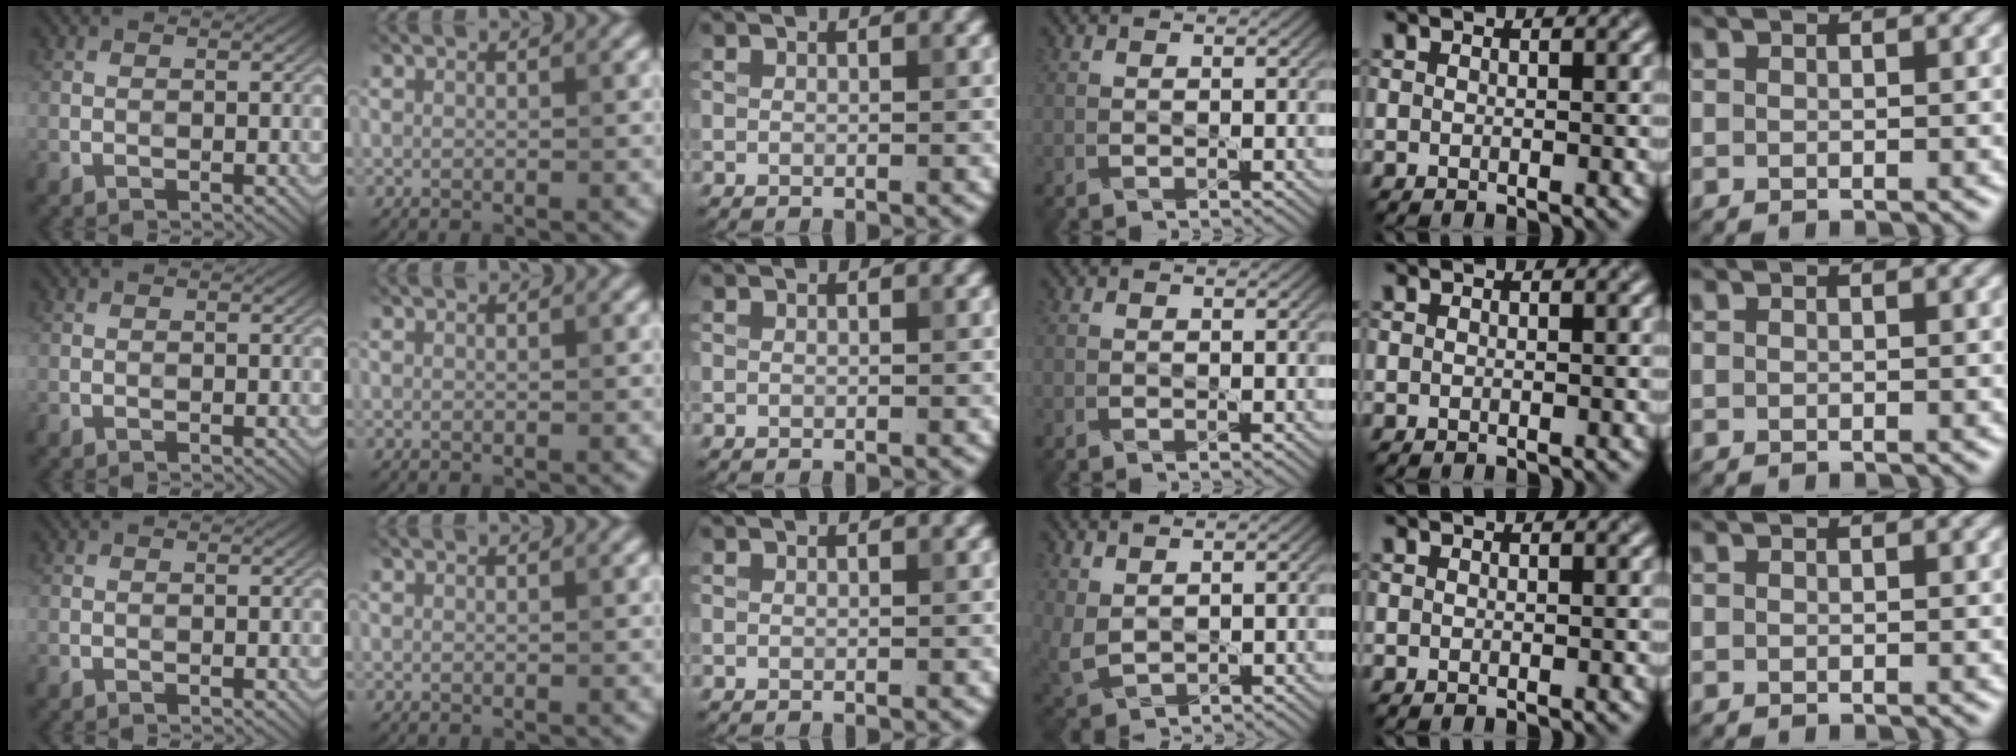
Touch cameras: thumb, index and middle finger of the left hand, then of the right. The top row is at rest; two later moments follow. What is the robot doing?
{"motion": "pour", "object": "kettle"}